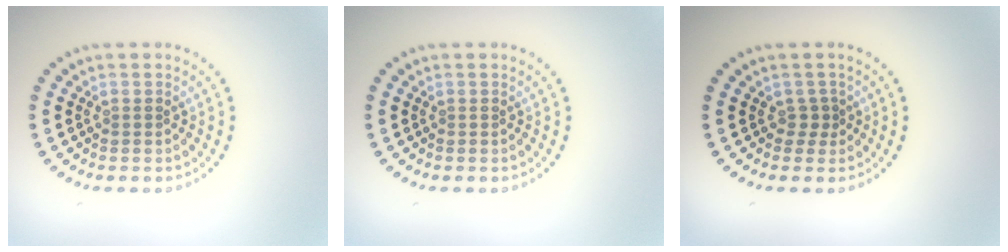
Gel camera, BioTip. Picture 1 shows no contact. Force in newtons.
{"total": 0.0}
{"total": 1.1, "press": 0.8, "slide": 0.7}